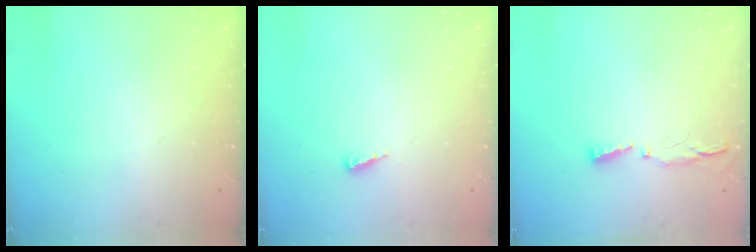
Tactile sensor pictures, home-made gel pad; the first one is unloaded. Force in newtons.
{"total": 2.5, "press": 2.5, "slide": 0.2}
{"total": 3.5, "press": 3.4, "slide": 0.8}